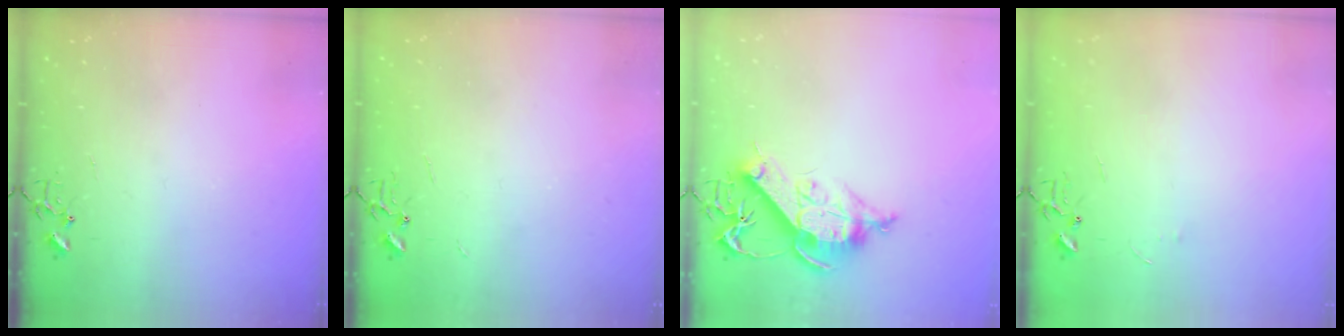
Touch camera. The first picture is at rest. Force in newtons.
{"total": 2.2, "press": 2.2, "slide": 0.3}
{"total": 11.6, "press": 11.5, "slide": 1.4}
{"total": 3.2, "press": 3.2, "slide": 0.4}